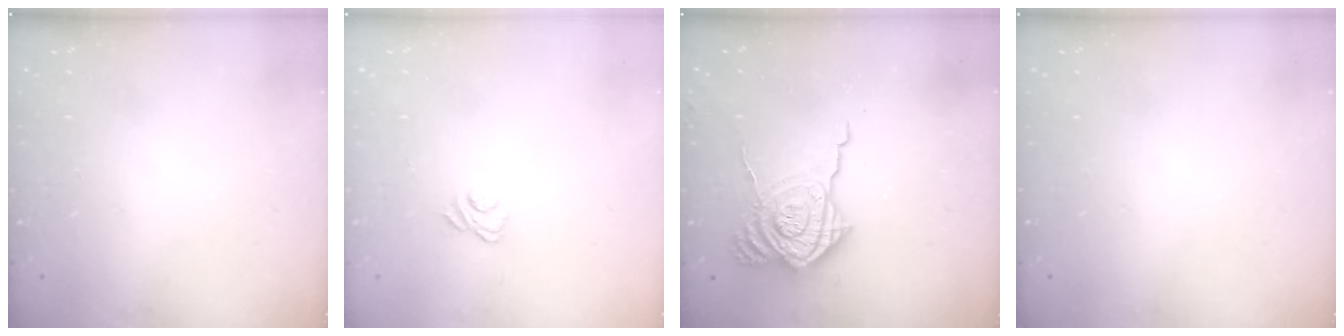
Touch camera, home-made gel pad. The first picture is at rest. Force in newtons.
{"total": 3.1, "press": 2.8, "slide": 1.3}
{"total": 15.0, "press": 15.0, "slide": 1.2}
{"total": 0.0}